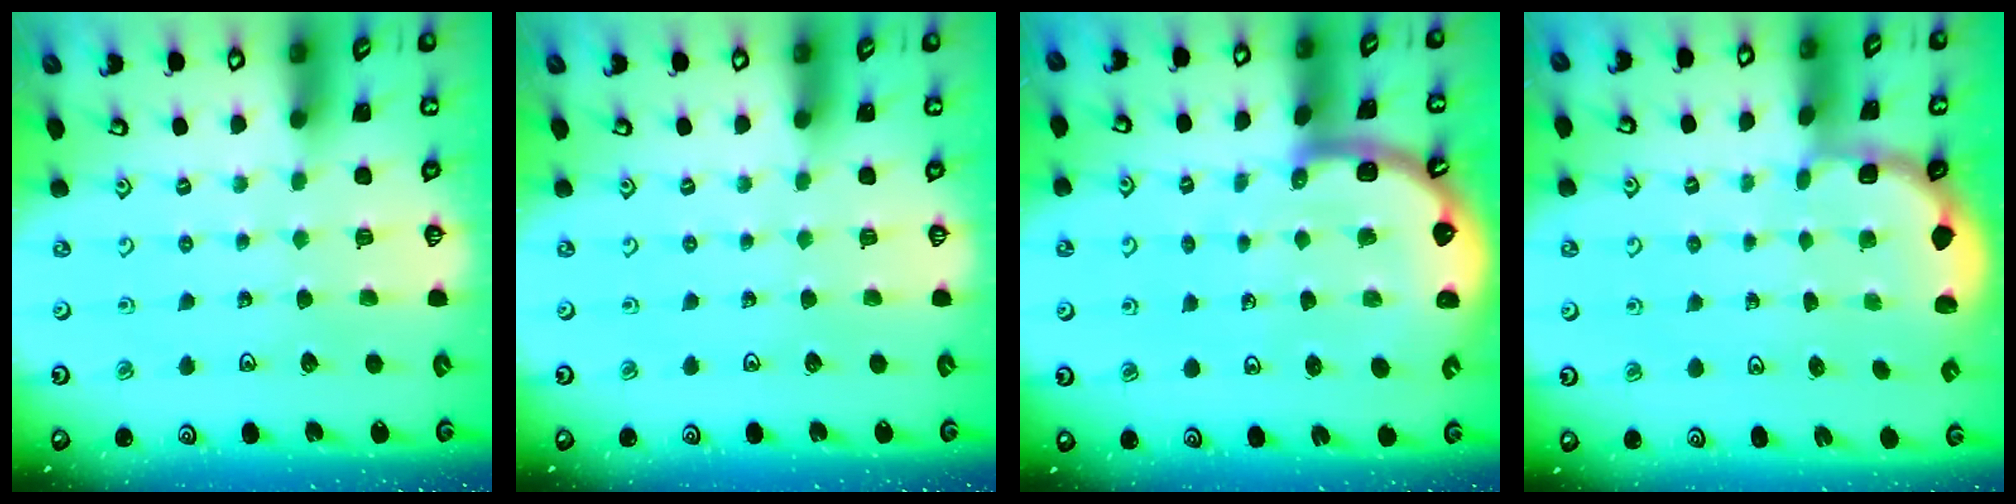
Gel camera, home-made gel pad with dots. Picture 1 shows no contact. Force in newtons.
{"total": 0.0}
{"total": 7.5, "press": 7.5, "slide": 0.8}
{"total": 1.9, "press": 1.7, "slide": 0.7}